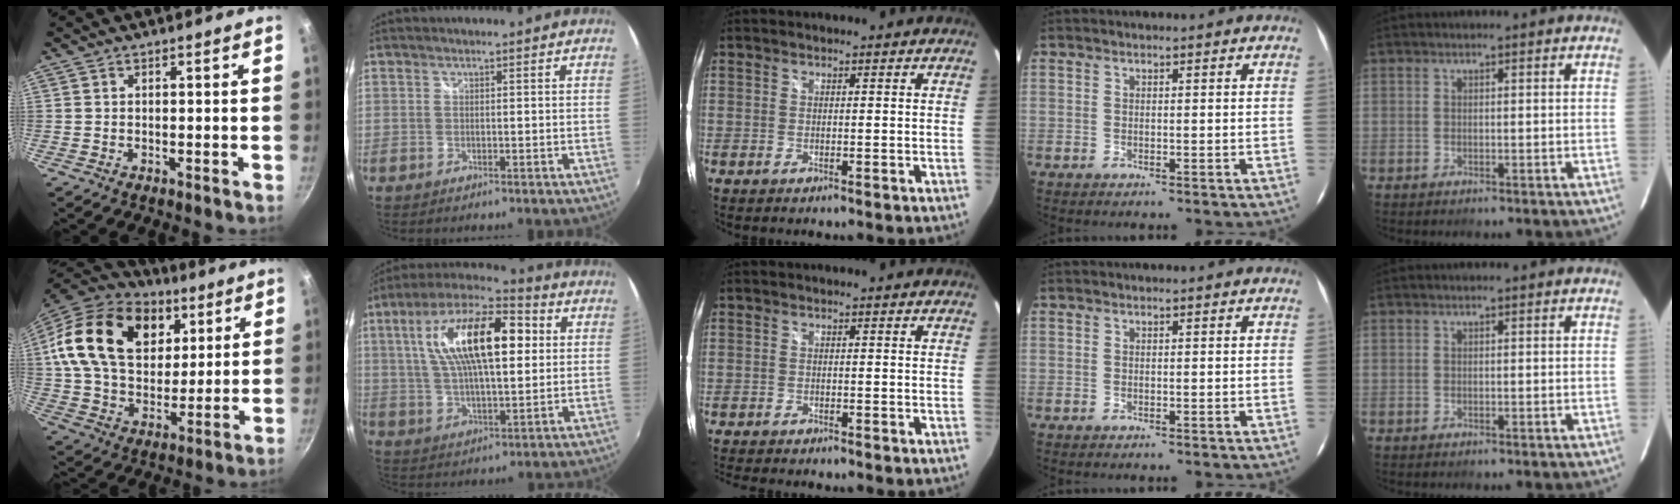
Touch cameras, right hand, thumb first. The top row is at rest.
{"thumb": {"total": 27.3, "force": [10.1, 18.5, 17.3], "torque": [-0.296, -0.004, 0.172]}, "index": {"total": 20.1, "force": [4.8, 7.8, 17.9], "torque": [-0.325, 0.031, 0.077]}, "middle": {"total": 3.6, "force": [-3.3, 0.4, 1.4], "torque": [-0.031, -0.017, -0.056]}}